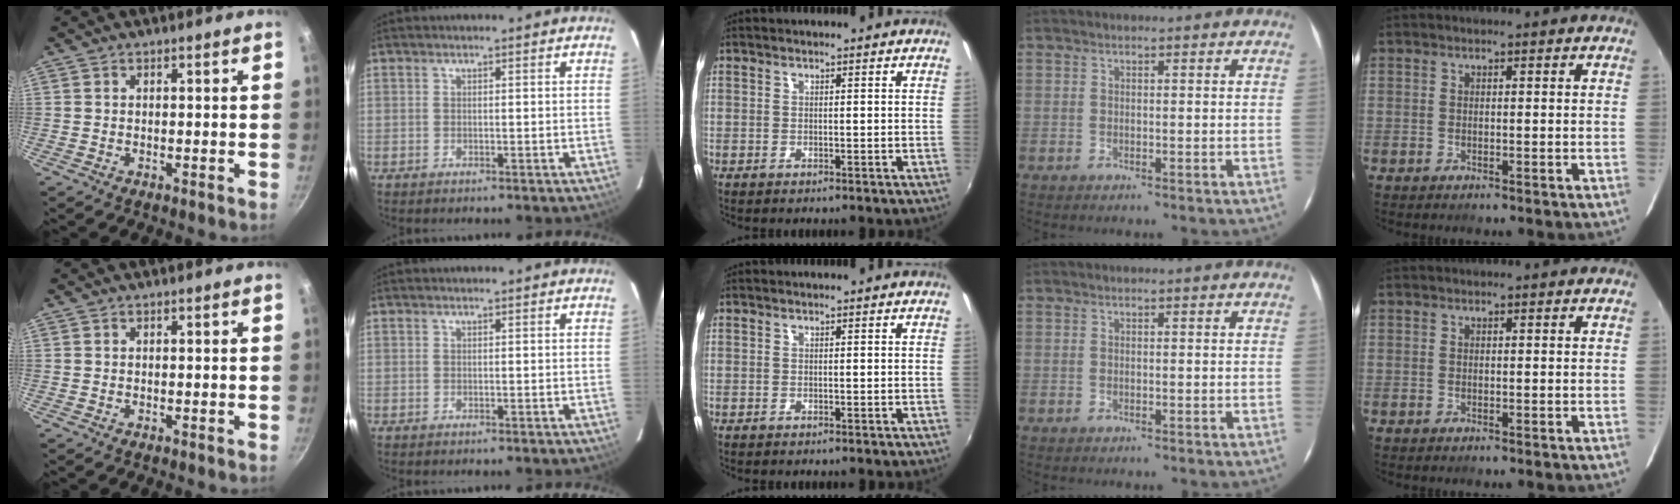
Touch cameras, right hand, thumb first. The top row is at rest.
{}